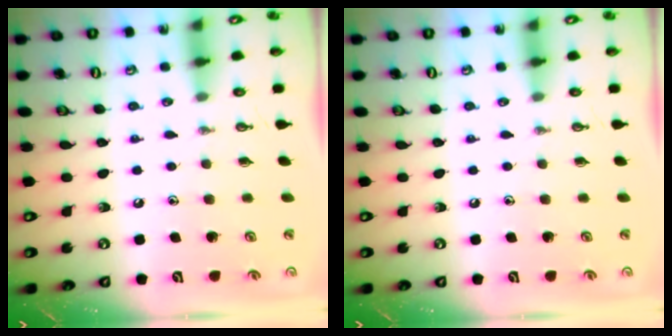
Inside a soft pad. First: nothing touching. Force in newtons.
{"total": 0.0}